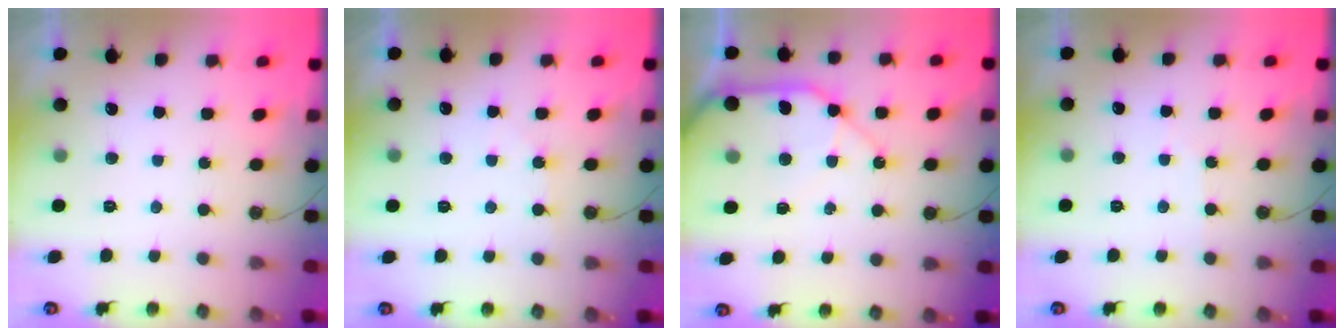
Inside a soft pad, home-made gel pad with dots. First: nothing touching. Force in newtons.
{"total": 3.9, "press": 3.9, "slide": 0.6}
{"total": 12.9, "press": 12.8, "slide": 2.0}
{"total": 1.9, "press": 1.9, "slide": 0.4}